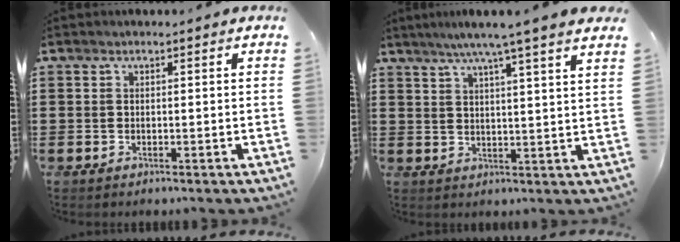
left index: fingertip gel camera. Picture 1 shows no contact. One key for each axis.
{"total": 5.9, "fx": 4.7, "fy": -1.0, "fz": 3.5, "tx": -0.082, "ty": -0.015, "tz": 0.078}